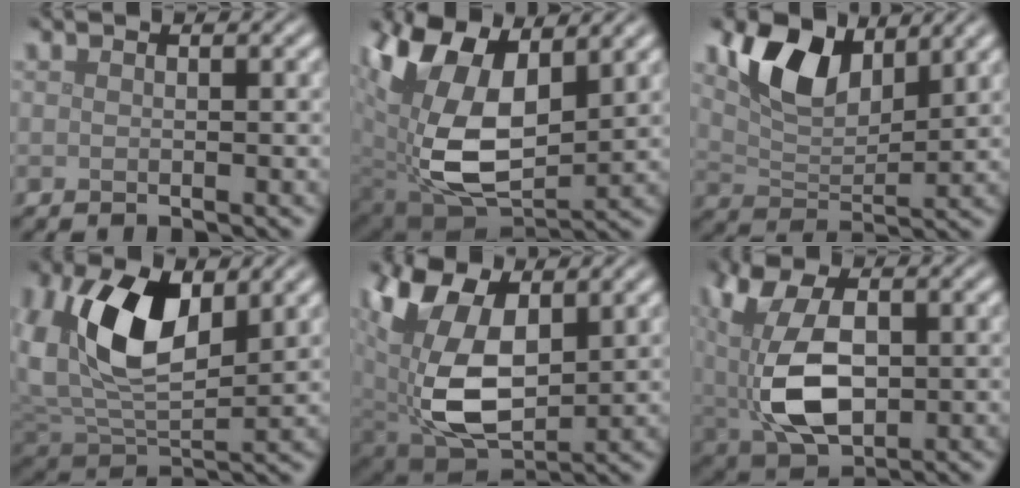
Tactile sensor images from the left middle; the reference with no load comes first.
{"total": 12.7, "force": [4.2, 7.5, 9.4], "torque": [-0.202, -0.021, 0.094]}
{"total": 6.5, "force": [3.7, 3.2, 4.2], "torque": [-0.082, -0.002, 0.068]}
{"total": 10.5, "force": [3.1, 5.8, 8.2], "torque": [-0.164, 0.001, 0.051]}
{"total": 11.7, "force": [2.6, 7.3, 8.8], "torque": [-0.203, -0.014, 0.058]}
{"total": 9.4, "force": [0.5, 5.8, 7.4], "torque": [-0.176, -0.009, 0.021]}